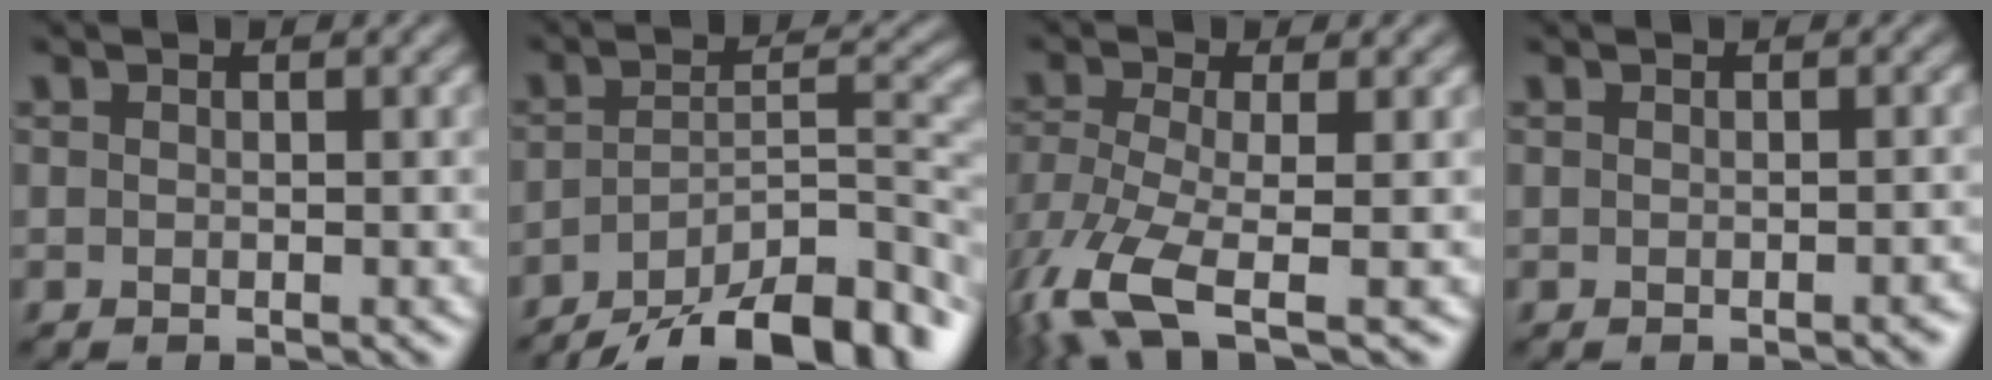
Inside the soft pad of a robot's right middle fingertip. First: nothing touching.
{"total": 11.2, "force": [-8.2, 4.0, 6.5], "torque": [-0.105, 0.004, -0.133]}
{"total": 7.7, "force": [-4.2, 2.9, 5.8], "torque": [-0.140, -0.012, -0.085]}
{"total": 1.1, "force": [-0.8, 0.3, 0.7], "torque": [-0.004, 0.002, -0.008]}